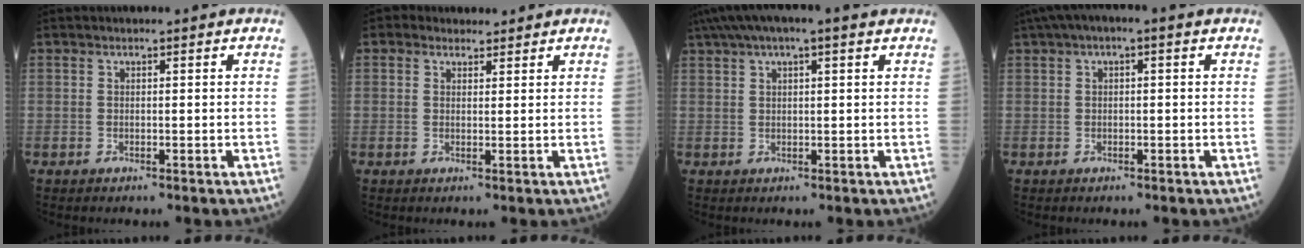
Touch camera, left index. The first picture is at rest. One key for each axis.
{"total": 2.4, "fx": 1.9, "fy": 1.5, "fz": 0.2, "tx": -0.002, "ty": 0.011, "tz": 0.026}
{"total": 8.9, "fx": 6.0, "fy": 1.8, "fz": 6.3, "tx": -0.110, "ty": 0.048, "tz": 0.096}
{"total": 4.2, "fx": 1.8, "fy": 1.2, "fz": 3.6, "tx": -0.065, "ty": 0.026, "tz": 0.026}